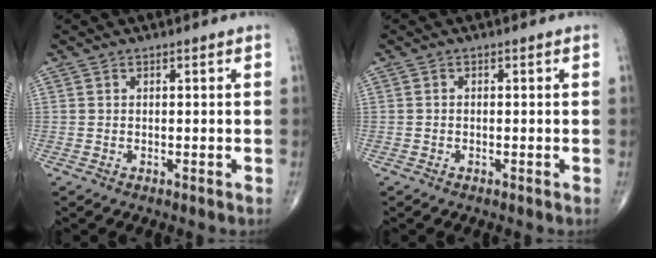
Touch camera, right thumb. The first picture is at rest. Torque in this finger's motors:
{"motor_torque": [-0.30, 0.03, -0.13, -0.04, 0.03]}